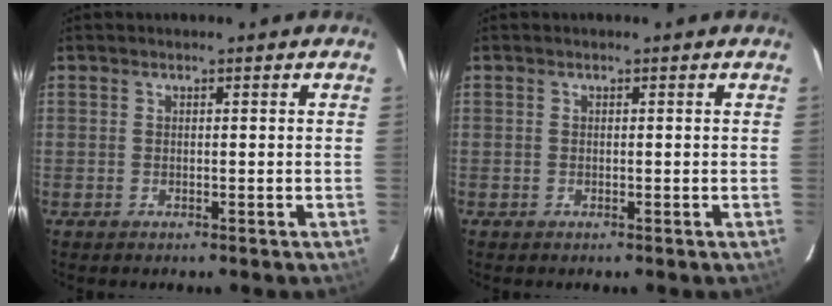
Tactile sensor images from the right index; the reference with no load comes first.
{"total": 0.0}